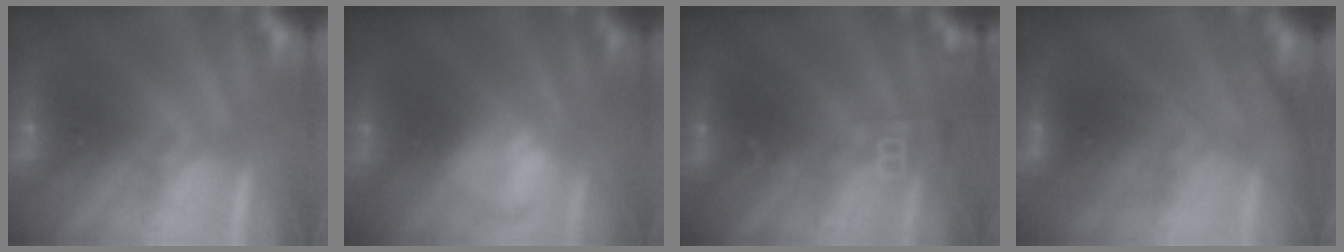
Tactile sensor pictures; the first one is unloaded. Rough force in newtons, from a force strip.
{"total": 2.3}
{"total": 2.6}
{"total": 2.8}